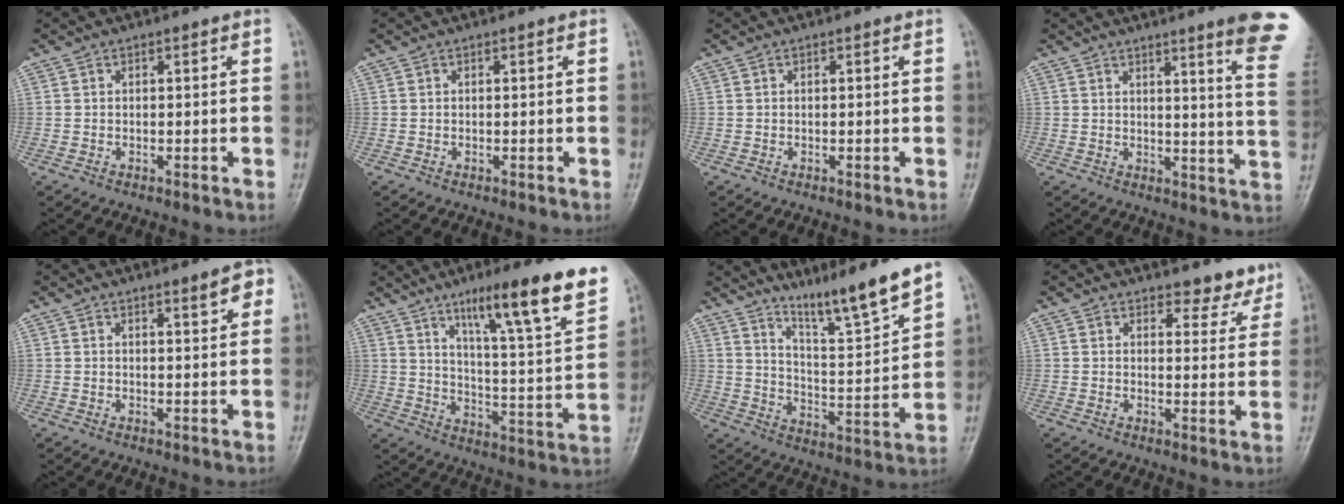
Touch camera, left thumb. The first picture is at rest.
{"total": 0.0}
{"total": 0.0}
{"total": 14.2, "force": [9.6, 0.3, 10.5], "torque": [-0.111, -0.064, 0.101]}
{"total": 3.1, "force": [1.7, 0.8, 2.5], "torque": [-0.024, -0.008, 0.022]}
{"total": 20.7, "force": [12.5, 2.9, 16.2], "torque": [-0.213, -0.052, 0.194]}
{"total": 12.0, "force": [9.9, 0.0, 6.9], "torque": [-0.104, -0.074, 0.173]}
{"total": 5.1, "force": [4.5, 2.3, 0.8], "torque": [0.020, -0.035, 0.048]}